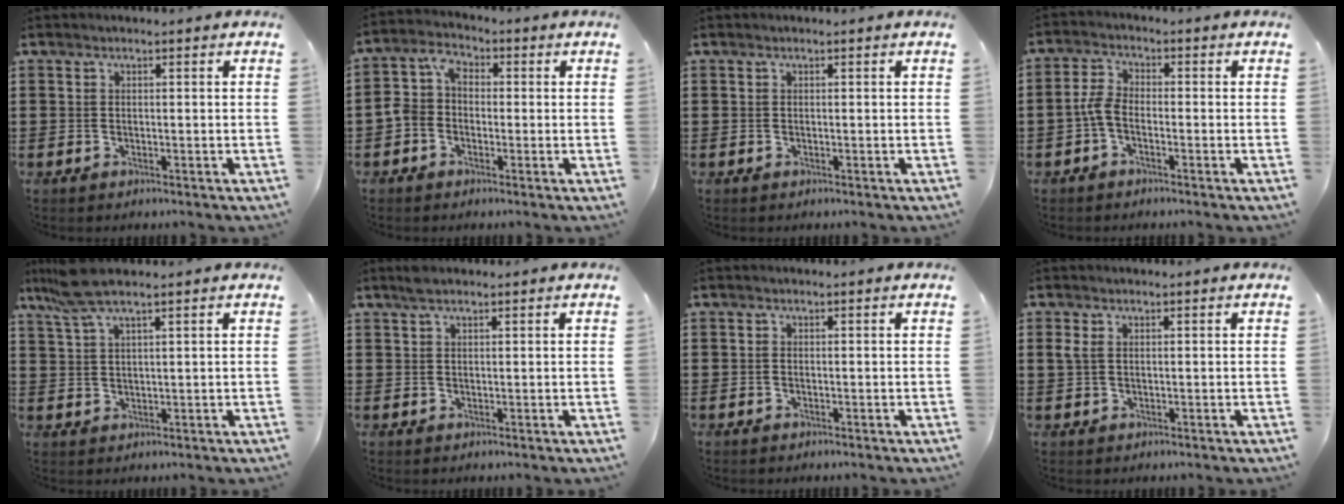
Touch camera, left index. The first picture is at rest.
{"total": 4.4, "force": [-1.5, 3.4, 2.4], "torque": [-0.072, 0.010, -0.039]}
{"total": 0.0}
{"total": 3.6, "force": [-1.4, 1.8, 2.7], "torque": [-0.070, 0.003, -0.032]}
{"total": 5.5, "force": [4.0, 0.5, 3.7], "torque": [-0.089, -0.003, 0.071]}
{"total": 1.8, "force": [1.3, 0.5, 1.1], "torque": [-0.023, 0.003, 0.024]}
{"total": 0.0}
{"total": 1.8, "force": [0.4, 1.1, 1.3], "torque": [-0.036, 0.004, 0.005]}